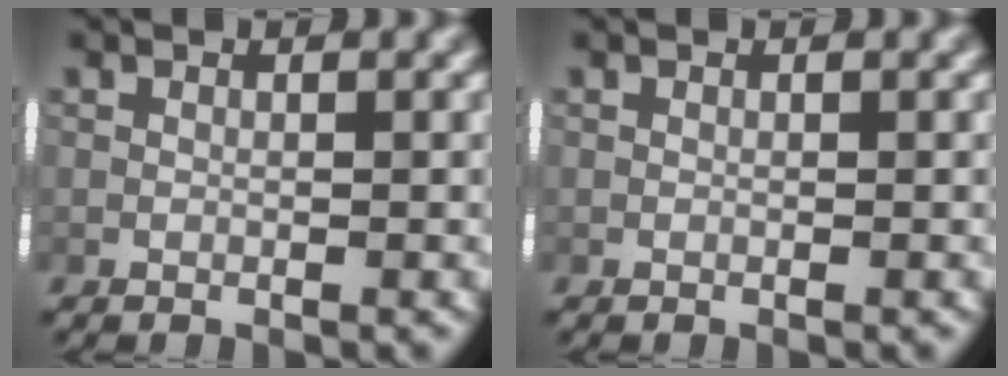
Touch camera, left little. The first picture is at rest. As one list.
[{"total": 0.0}]